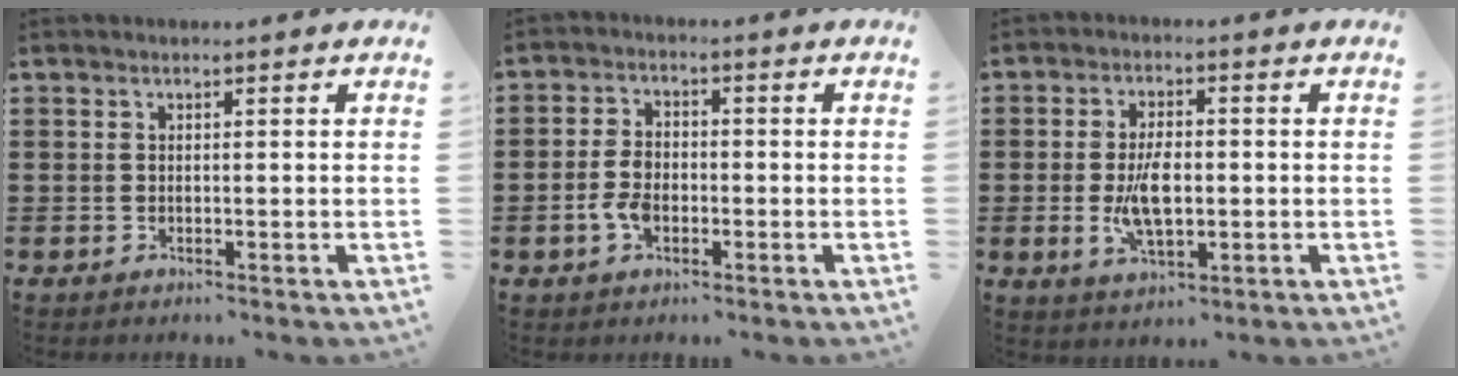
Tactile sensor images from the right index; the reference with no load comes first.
{"total": 4.4, "force": [-1.3, 2.8, 3.2], "torque": [-0.078, -0.001, -0.029]}
{"total": 6.7, "force": [-0.7, 3.2, 5.9], "torque": [-0.131, -0.004, -0.018]}